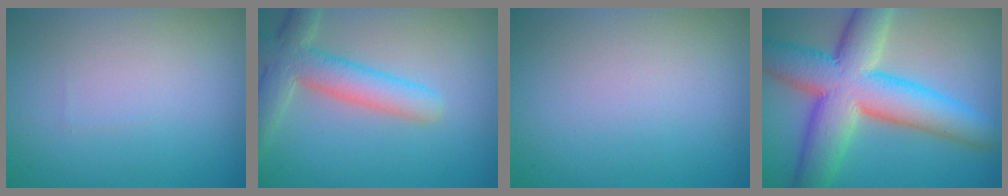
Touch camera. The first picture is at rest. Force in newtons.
{"total": 5.4, "press": 5.4, "slide": 0.4}
{"total": 0.0}
{"total": 11.8, "press": 11.8, "slide": 0.7}